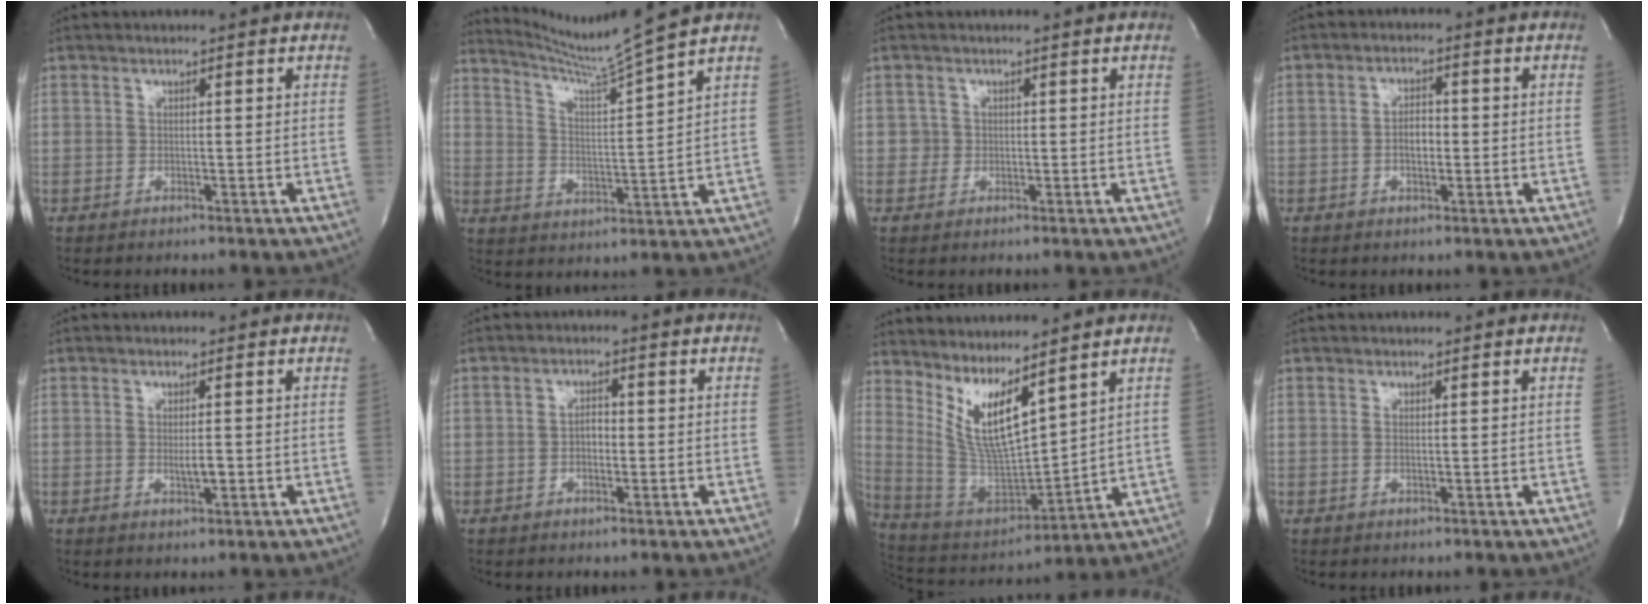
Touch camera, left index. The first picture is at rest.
{"total": 9.8, "force": [8.8, -3.6, 2.5], "torque": [-0.056, -0.046, 0.152]}
{"total": 1.2, "force": [0.2, 1.2, -0.1], "torque": [0.011, 0.004, 0.000]}
{"total": 3.4, "force": [-0.5, 1.6, 3.0], "torque": [-0.053, 0.005, -0.009]}
{"total": 2.2, "force": [-0.3, 0.6, 2.1], "torque": [-0.041, -0.002, -0.004]}
{"total": 2.5, "force": [-0.5, 1.3, 2.1], "torque": [-0.034, 0.005, -0.007]}
{"total": 10.2, "force": [6.4, 1.5, 7.7], "torque": [-0.168, -0.020, 0.144]}
{"total": 0.7, "force": [0.1, 0.0, 0.7], "torque": [-0.017, -0.002, 0.004]}